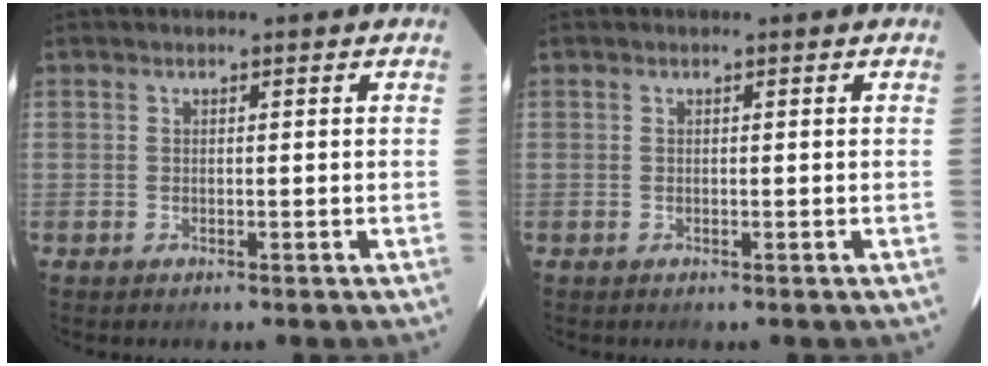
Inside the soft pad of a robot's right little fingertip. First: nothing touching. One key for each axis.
{"total": 0.0}